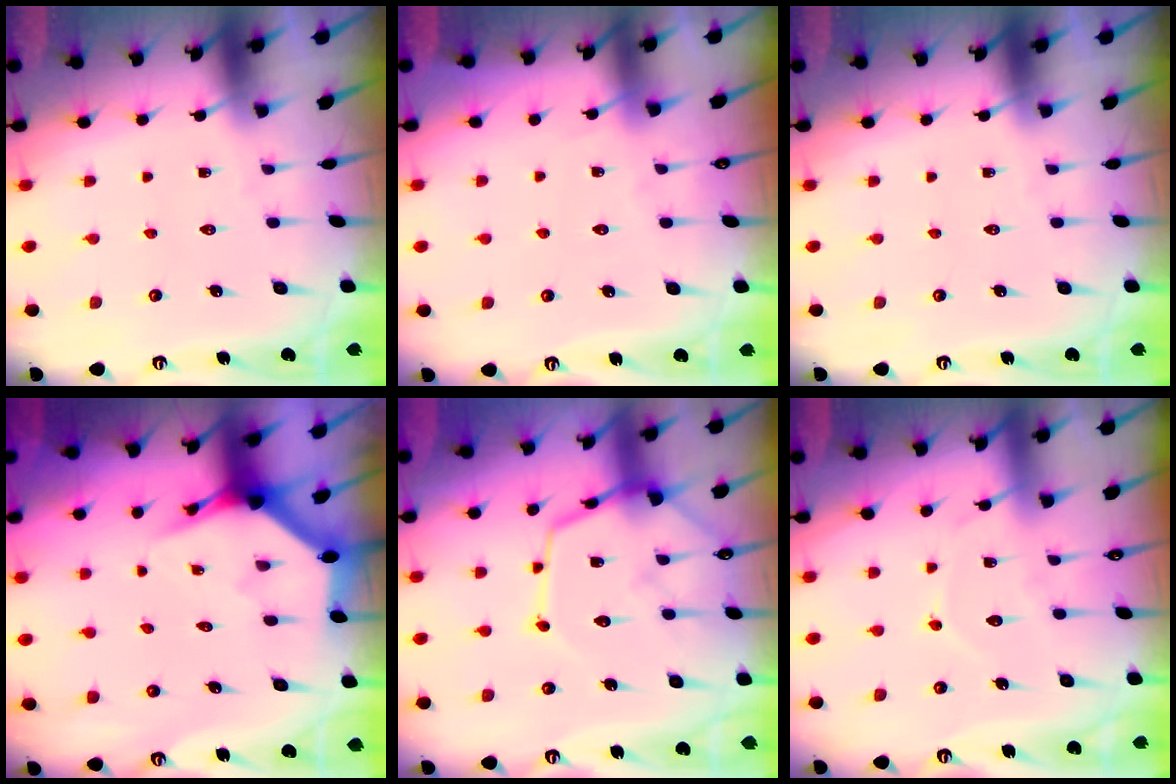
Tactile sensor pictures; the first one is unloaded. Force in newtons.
{"total": 4.3, "press": 4.2, "slide": 0.6}
{"total": 0.0}
{"total": 3.9, "press": 3.9, "slide": 0.2}
{"total": 12.9, "press": 12.9, "slide": 1.0}
{"total": 7.4, "press": 7.4, "slide": 0.8}